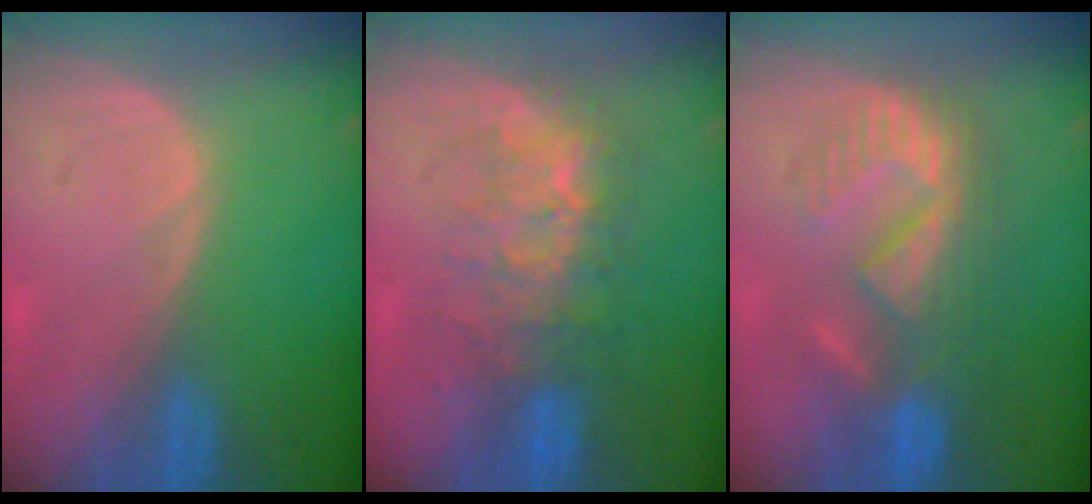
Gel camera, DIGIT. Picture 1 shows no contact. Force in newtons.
{"total": 8.1, "press": 7.8, "slide": 2.3}
{"total": 9.0, "press": 8.7, "slide": 2.2}